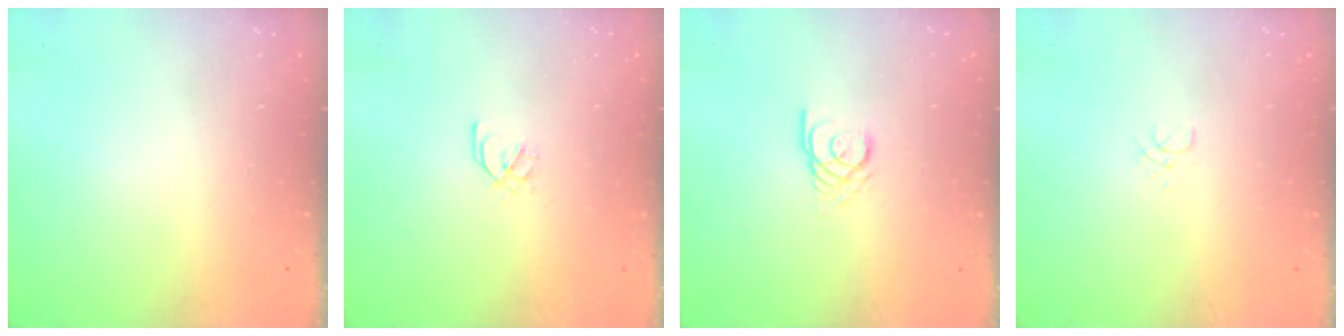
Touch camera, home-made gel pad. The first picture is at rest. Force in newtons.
{"total": 1.8, "press": 1.8, "slide": 0.4}
{"total": 2.7, "press": 2.7, "slide": 0.2}
{"total": 1.1, "press": 1.1, "slide": 0.1}